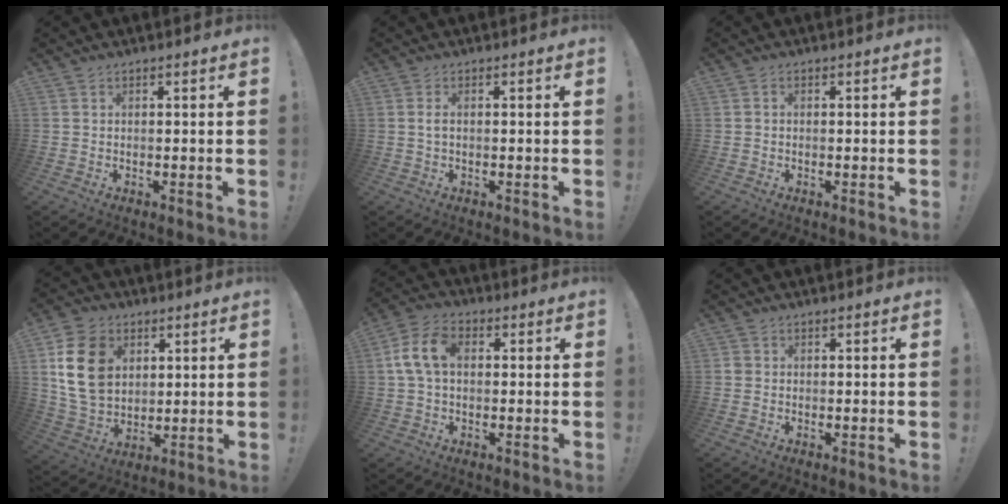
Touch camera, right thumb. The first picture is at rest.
{"total": 1.6, "force": [0.1, 0.5, 1.5], "torque": [-0.029, 0.003, 0.002]}
{"total": 0.5, "force": [-0.2, 0.4, 0.2], "torque": [-0.004, 0.001, -0.004]}
{"total": 17.2, "force": [5.0, 13.0, 10.0], "torque": [-0.178, -0.019, 0.099]}
{"total": 10.3, "force": [1.4, 6.7, 7.7], "torque": [-0.151, 0.012, 0.028]}
{"total": 1.2, "force": [-0.1, 1.1, 0.4], "torque": [-0.014, 0.006, 0.002]}